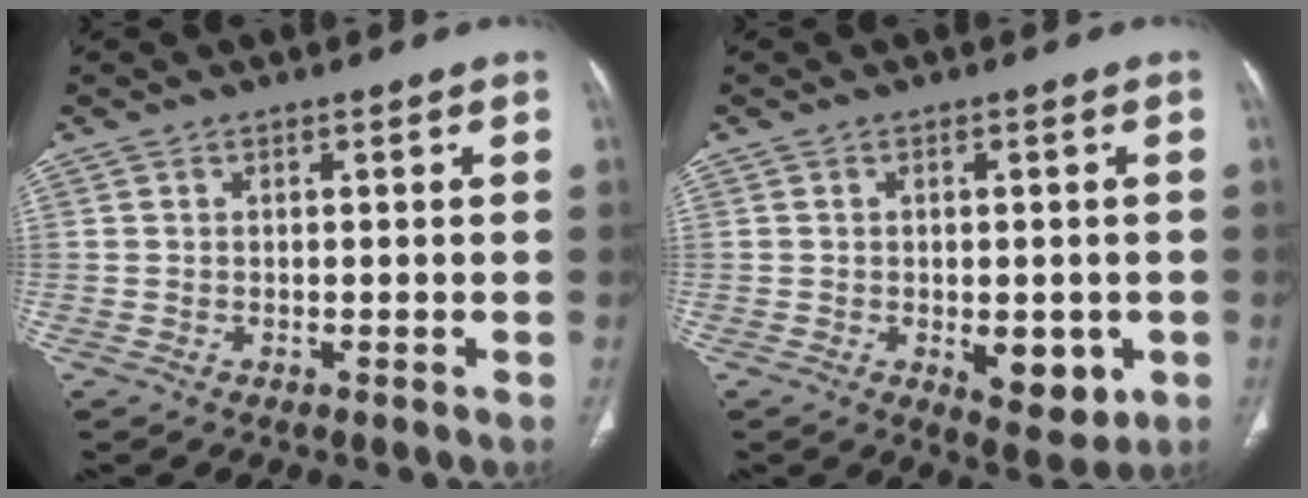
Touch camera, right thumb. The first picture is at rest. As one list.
[{"total": 7.5, "force": [-1.9, 3.9, 6.1], "torque": [-0.058, -0.007, -0.012]}]